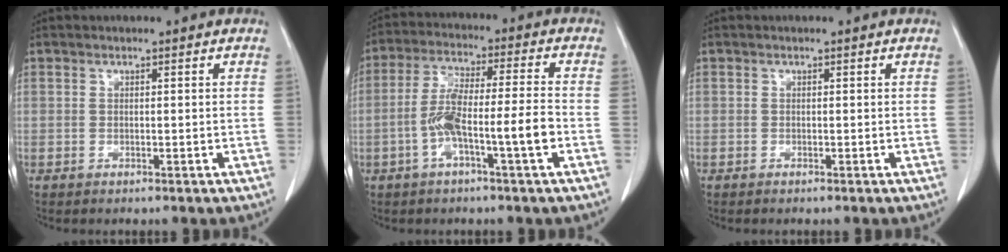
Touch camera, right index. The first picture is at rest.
{"total": 9.3, "force": [-3.1, 0.3, 8.8], "torque": [-0.171, 0.019, -0.055]}
{"total": 0.0}